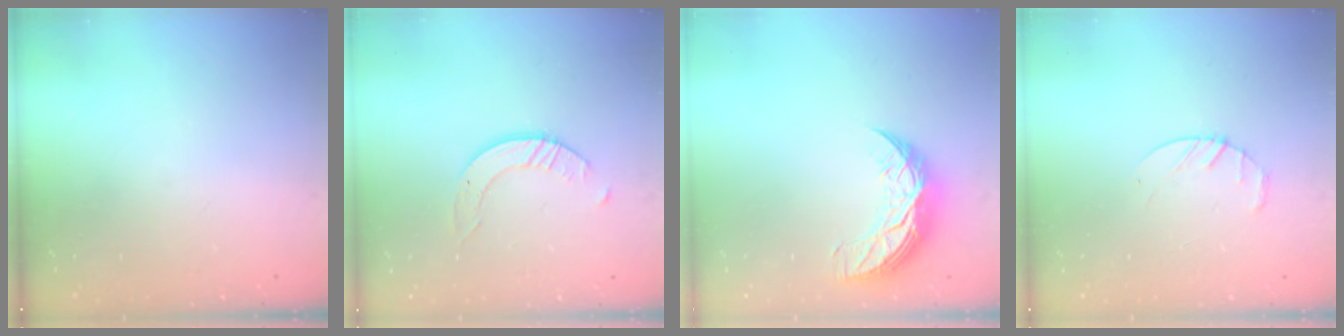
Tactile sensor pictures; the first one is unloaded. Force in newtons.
{"total": 2.4, "press": 2.4, "slide": 0.3}
{"total": 9.9, "press": 9.9, "slide": 0.5}
{"total": 3.2, "press": 3.2, "slide": 0.5}